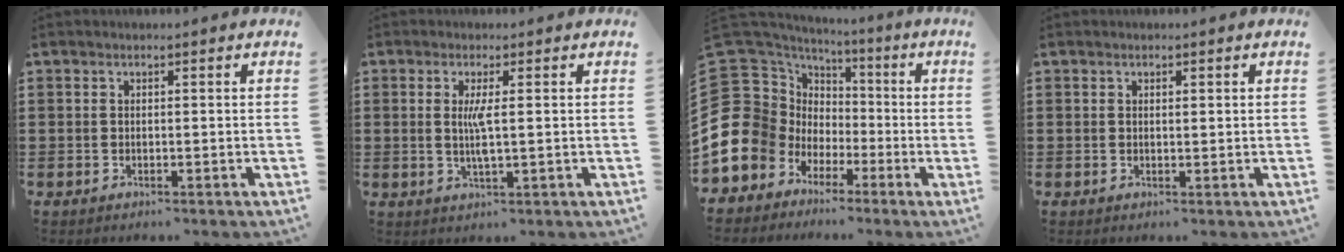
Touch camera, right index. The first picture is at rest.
{"total": 3.5, "force": [0.4, 0.2, 3.5], "torque": [-0.076, -0.008, 0.003]}
{"total": 15.9, "force": [-4.6, 14.3, 5.3], "torque": [-0.165, -0.010, -0.071]}
{"total": 0.6, "force": [0.4, 0.3, 0.4], "torque": [-0.008, 0.002, 0.008]}